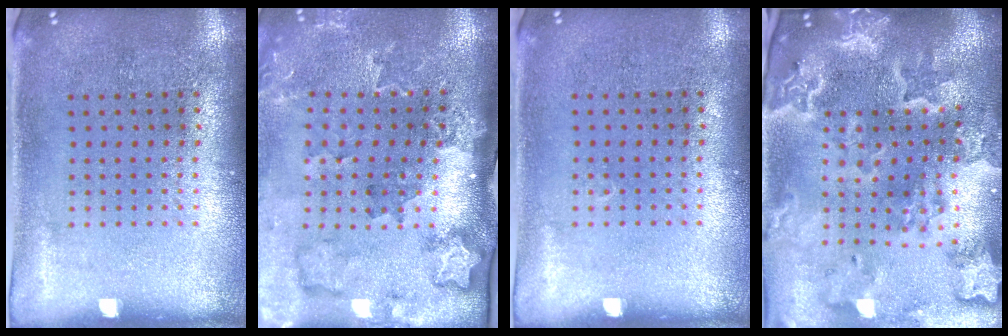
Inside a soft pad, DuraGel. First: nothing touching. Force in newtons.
{"total": 2.1, "press": 2.0, "slide": 0.7}
{"total": 0.0}
{"total": 4.7, "press": 3.8, "slide": 2.8}